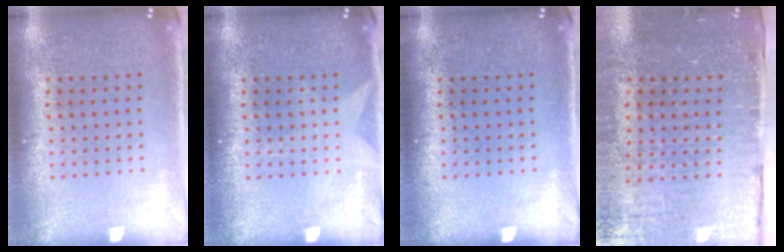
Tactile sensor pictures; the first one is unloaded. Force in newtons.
{"total": 0.9, "press": 0.9, "slide": 0.2}
{"total": 0.0}
{"total": 4.3, "press": 4.1, "slide": 1.2}